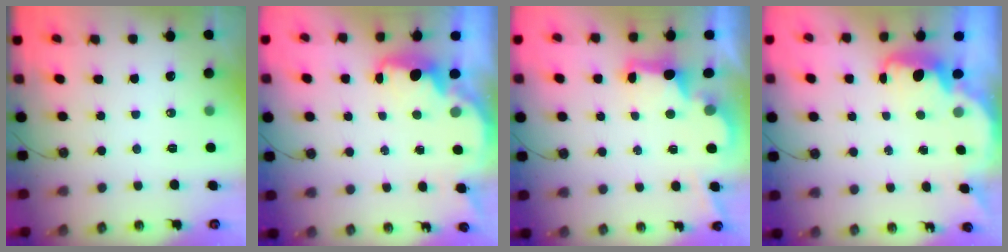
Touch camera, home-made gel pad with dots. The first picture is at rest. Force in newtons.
{"total": 2.1, "press": 2.1, "slide": 0.5}
{"total": 2.9, "press": 2.8, "slide": 0.9}
{"total": 2.5, "press": 2.4, "slide": 0.6}